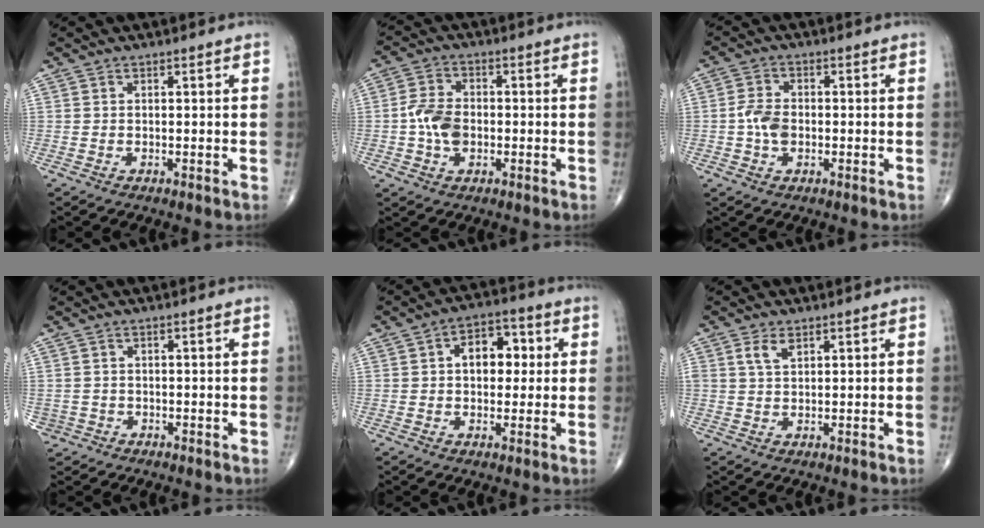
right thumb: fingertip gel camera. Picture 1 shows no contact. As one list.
[{"total": 7.0, "force": [-1.0, 4.7, 5.0], "torque": [-0.086, 0.012, -0.024]}, {"total": 4.9, "force": [-0.8, 3.3, 3.6], "torque": [-0.068, 0.010, -0.018]}, {"total": 1.9, "force": [-0.6, 1.8, -0.1], "torque": [0.010, 0.007, -0.014]}, {"total": 8.6, "force": [1.3, 5.6, 6.3], "torque": [-0.058, 0.017, 0.013]}, {"total": 3.0, "force": [1.5, 1.6, 2.1], "torque": [-0.039, -0.002, 0.034]}]